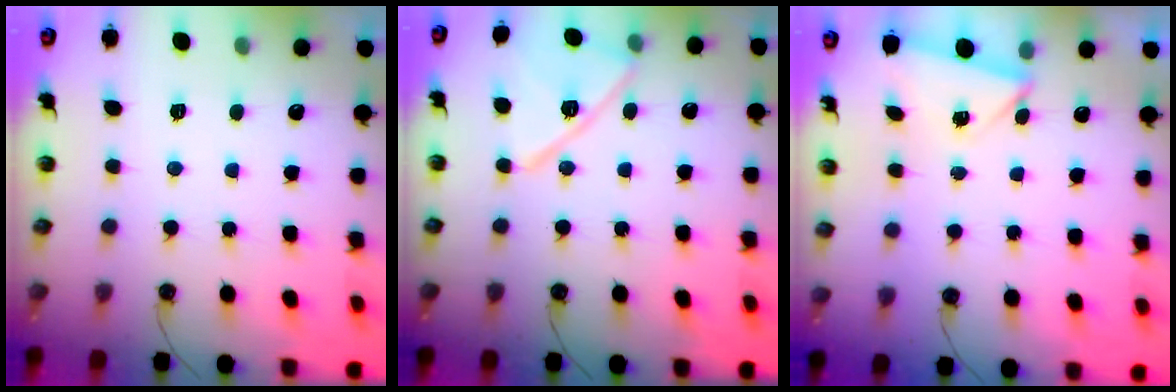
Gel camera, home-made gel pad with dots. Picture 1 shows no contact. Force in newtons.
{"total": 13.9, "press": 13.8, "slide": 1.4}
{"total": 2.0, "press": 1.9, "slide": 0.7}